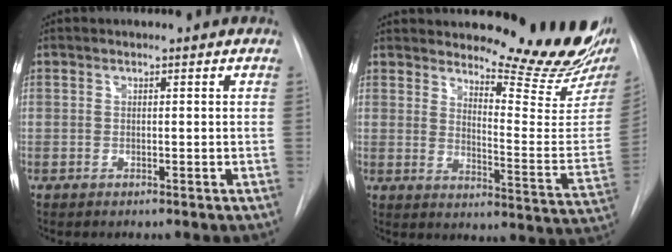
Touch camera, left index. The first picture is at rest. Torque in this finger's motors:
{"motor_torque": [1.01, -1.13, 0.20, -0.01]}